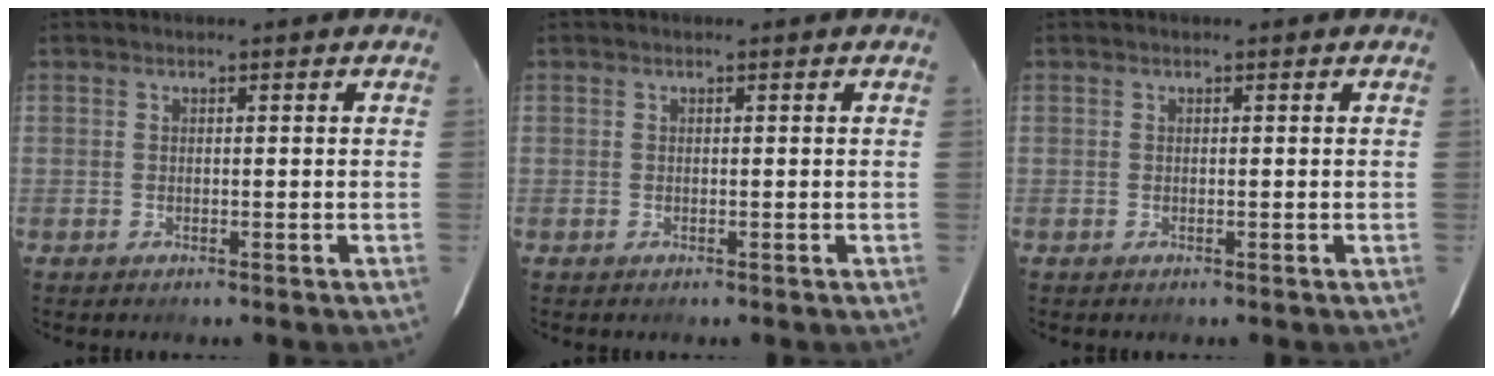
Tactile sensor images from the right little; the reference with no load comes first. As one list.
[{"total": 0.0}, {"total": 0.0}]